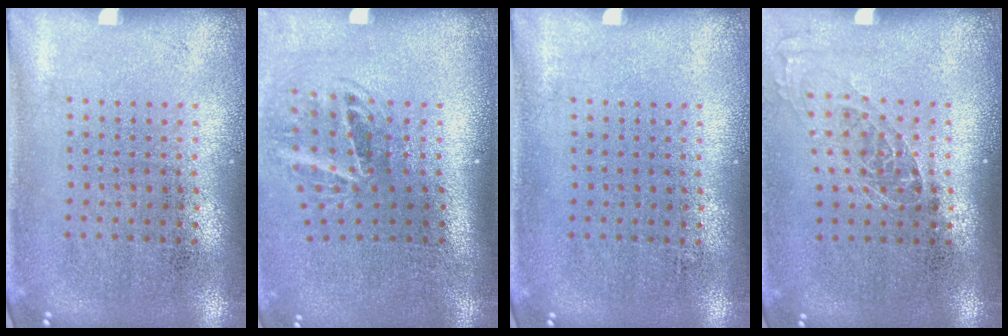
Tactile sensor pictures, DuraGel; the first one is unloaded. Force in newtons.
{"total": 2.0, "press": 1.3, "slide": 1.6}
{"total": 0.0}
{"total": 1.1, "press": 0.9, "slide": 0.6}